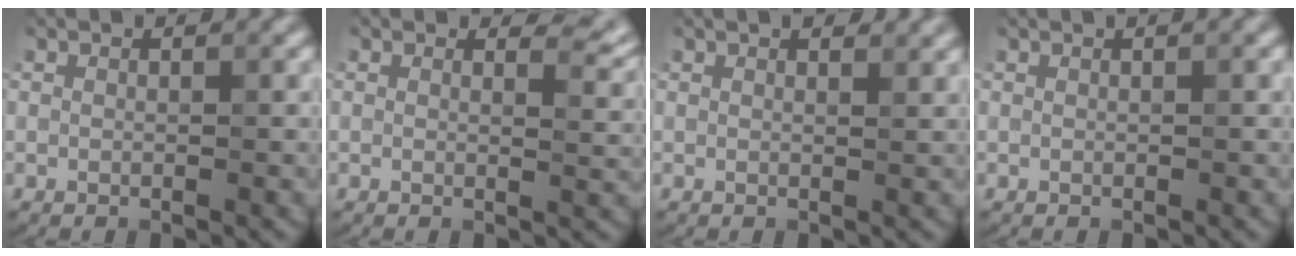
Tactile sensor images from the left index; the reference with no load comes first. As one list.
[{"total": 2.4, "force": [1.7, 0.8, 1.5], "torque": [-0.016, -0.004, 0.025]}, {"total": 1.9, "force": [1.5, 0.6, 1.0], "torque": [-0.012, 0.000, 0.016]}, {"total": 0.8, "force": [0.4, 0.2, 0.8], "torque": [-0.007, 0.008, 0.004]}]